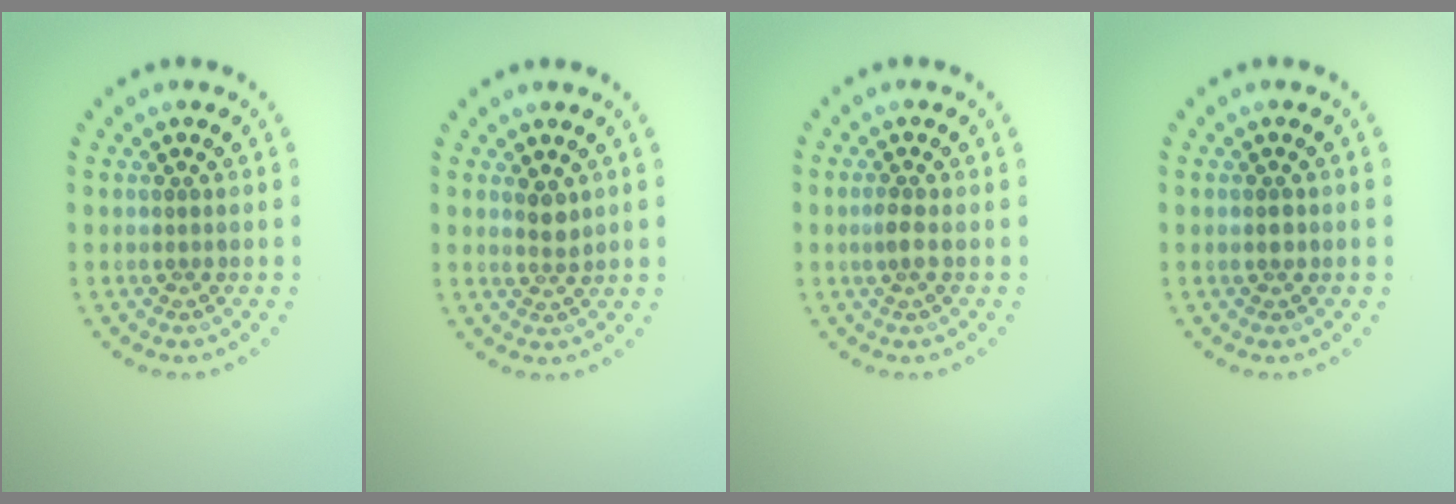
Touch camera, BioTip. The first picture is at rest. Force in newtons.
{"total": 1.5, "press": 1.2, "slide": 0.8}
{"total": 1.1, "press": 1.0, "slide": 0.5}
{"total": 0.8, "press": 0.8, "slide": 0.1}